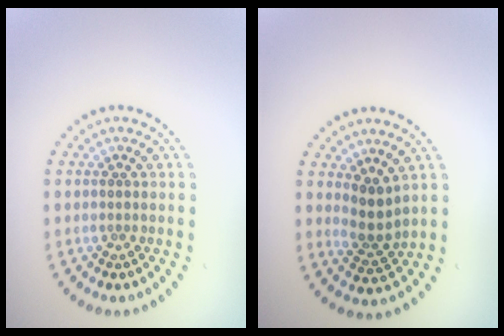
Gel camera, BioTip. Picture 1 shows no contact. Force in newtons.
{"total": 2.5, "press": 1.9, "slide": 1.6}